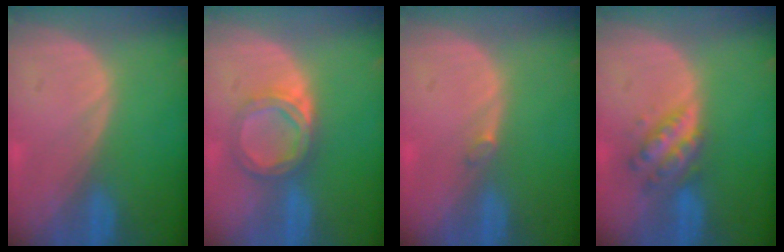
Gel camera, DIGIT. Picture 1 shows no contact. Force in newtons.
{"total": 5.1, "press": 5.0, "slide": 0.7}
{"total": 0.8, "press": 0.8, "slide": 0.2}
{"total": 5.3, "press": 5.2, "slide": 0.4}